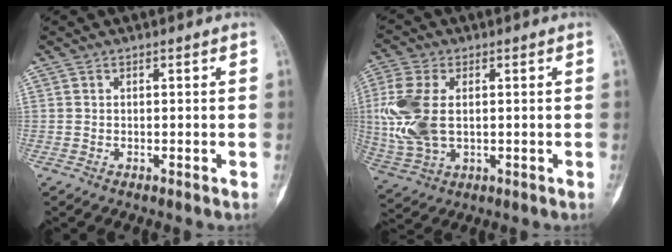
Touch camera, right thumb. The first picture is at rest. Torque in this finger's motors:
{"motor_torque": [0.26, 1.97, 0.13, 0.11, 0.15]}